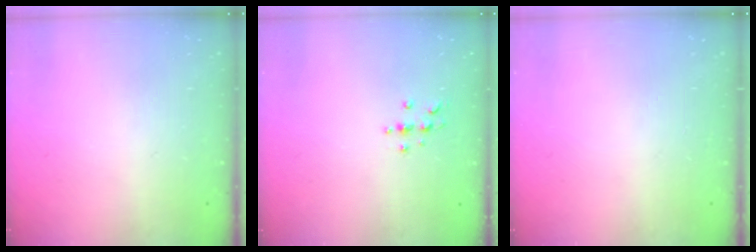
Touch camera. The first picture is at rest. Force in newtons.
{"total": 3.3, "press": 3.3, "slide": 0.4}
{"total": 0.0}